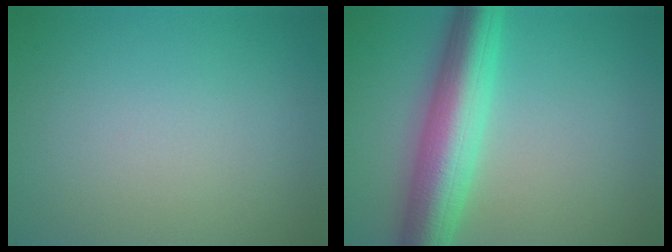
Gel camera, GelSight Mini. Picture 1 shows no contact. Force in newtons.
{"total": 8.0, "press": 8.0, "slide": 0.1}